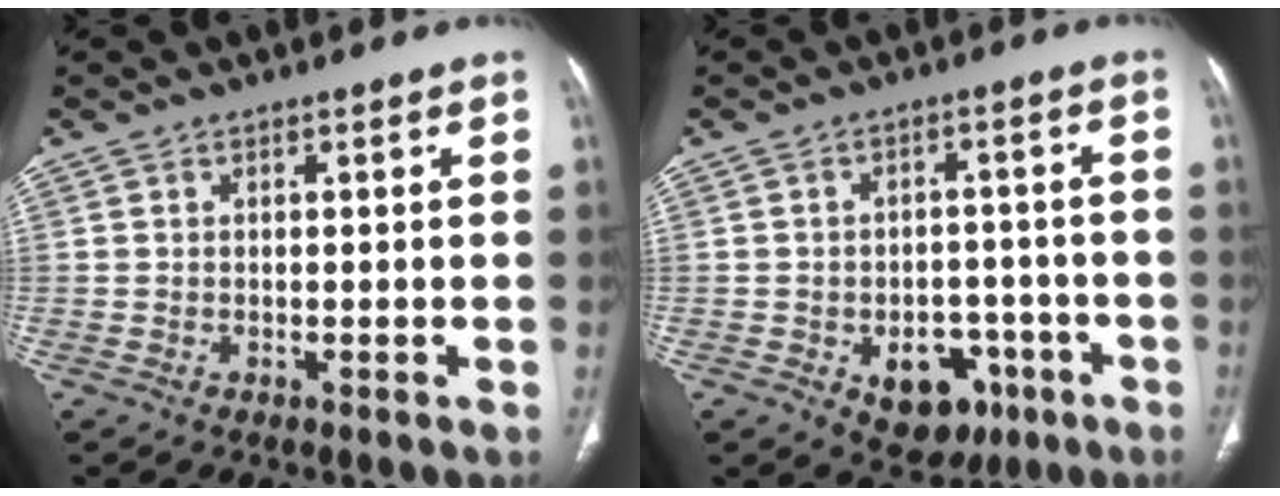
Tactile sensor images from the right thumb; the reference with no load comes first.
{"total": 10.2, "force": [-4.3, 7.1, 5.9], "torque": [-0.044, 0.030, -0.046]}